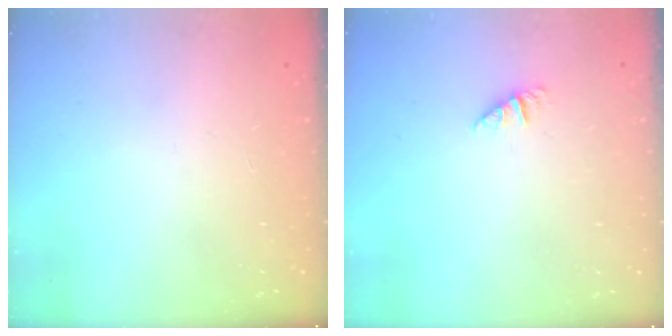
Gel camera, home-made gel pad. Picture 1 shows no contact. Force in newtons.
{"total": 0.6, "press": 0.6, "slide": 0.1}